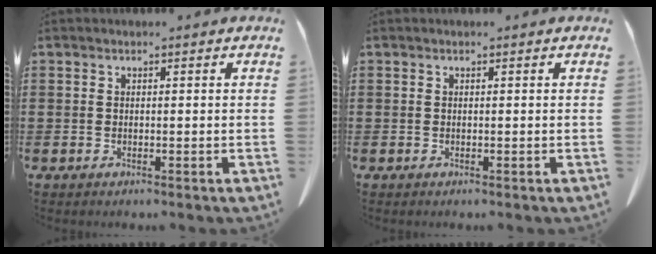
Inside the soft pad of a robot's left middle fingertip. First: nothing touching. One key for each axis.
{"total": 0.0}